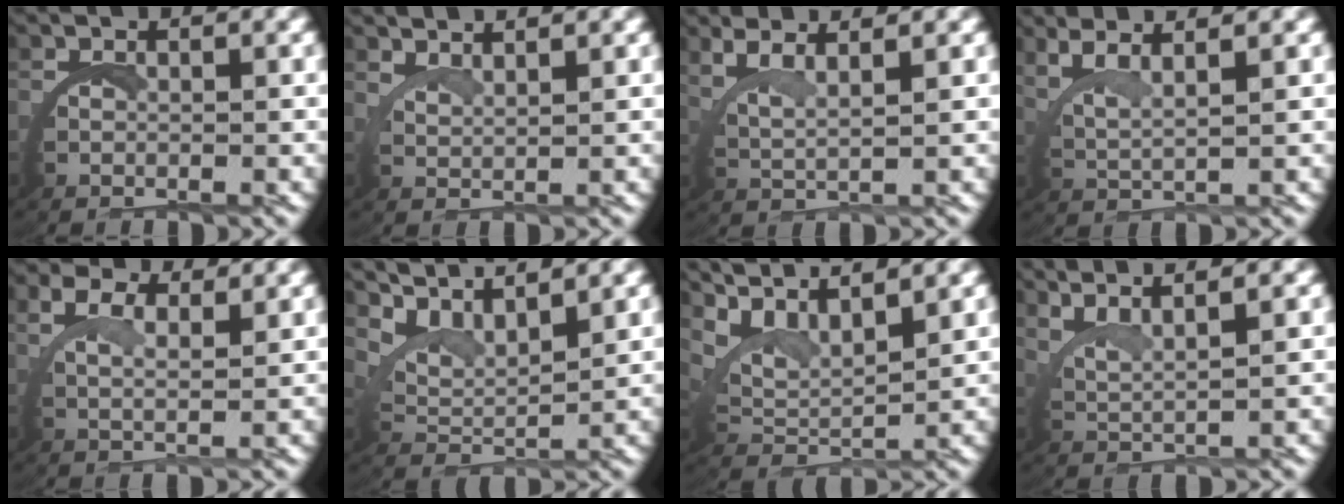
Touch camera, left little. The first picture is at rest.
{"total": 3.3, "force": [3.1, -0.8, 0.4], "torque": [-0.016, -0.001, 0.058]}
{"total": 3.8, "force": [2.9, 0.8, 2.3], "torque": [-0.065, -0.004, 0.053]}
{"total": 4.5, "force": [3.3, 1.5, 2.8], "torque": [-0.079, -0.002, 0.055]}
{"total": 3.2, "force": [2.6, 0.1, 2.0], "torque": [-0.051, -0.007, 0.049]}
{"total": 6.4, "force": [5.1, 2.1, 3.3], "torque": [-0.081, 0.010, 0.085]}
{"total": 6.7, "force": [4.7, 2.7, 3.9], "torque": [-0.100, 0.005, 0.080]}
{"total": 5.8, "force": [4.2, 2.1, 3.3], "torque": [-0.084, 0.004, 0.067]}